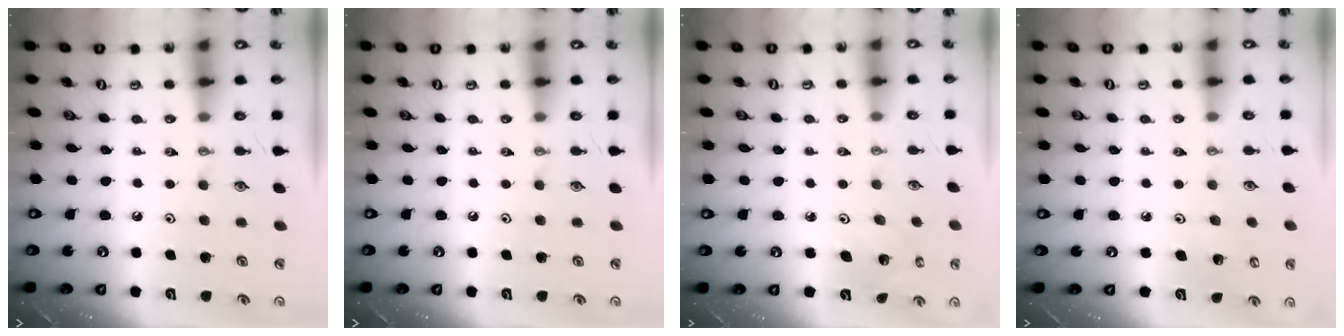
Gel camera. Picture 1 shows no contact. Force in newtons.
{"total": 0.0}
{"total": 4.5, "press": 4.5, "slide": 0.2}
{"total": 3.1, "press": 3.0, "slide": 0.2}